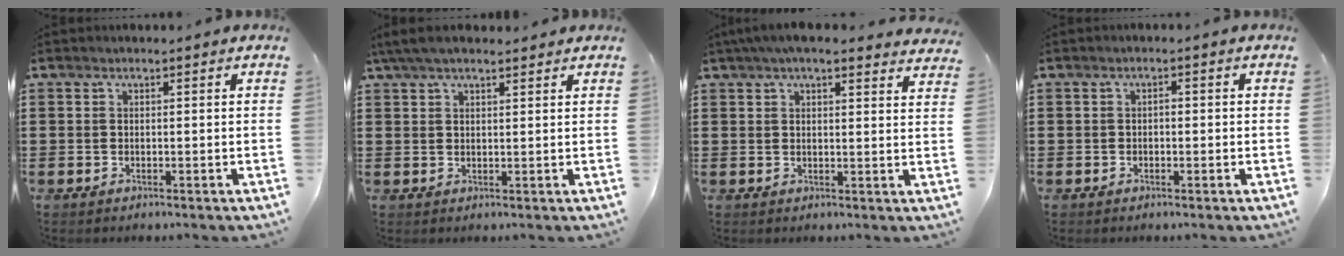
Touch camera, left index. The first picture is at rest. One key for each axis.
{"total": 4.0, "fx": 2.8, "fy": 1.0, "fz": 2.7, "tx": -0.057, "ty": 0.004, "tz": 0.052}
{"total": 4.9, "fx": 4.1, "fy": 0.7, "fz": 2.6, "tx": -0.061, "ty": -0.003, "tz": 0.076}
{"total": 1.0, "fx": -0.3, "fy": 0.6, "fz": 0.8, "tx": -0.017, "ty": 0.001, "tz": -0.006}